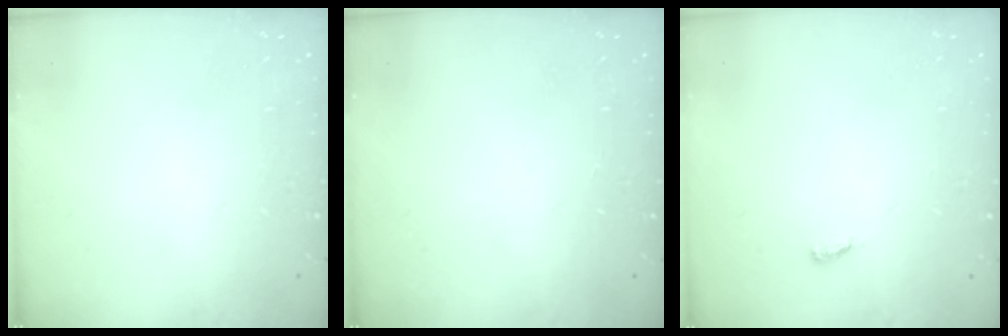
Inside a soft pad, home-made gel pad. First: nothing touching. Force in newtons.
{"total": 0.0}
{"total": 2.6, "press": 2.4, "slide": 1.0}